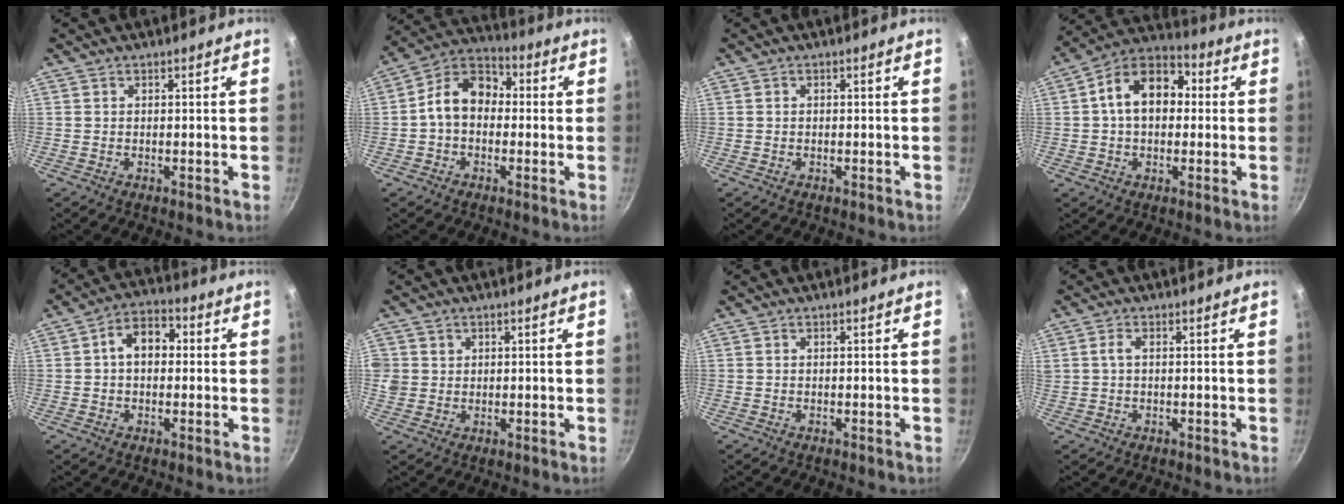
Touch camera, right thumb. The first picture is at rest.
{"total": 10.3, "force": [-0.3, 7.7, 6.8], "torque": [-0.084, 0.038, -0.030]}
{"total": 0.0}
{"total": 13.6, "force": [1.5, 9.5, 9.6], "torque": [-0.117, 0.034, 0.003]}
{"total": 7.8, "force": [0.8, 5.5, 5.5], "torque": [-0.053, 0.022, 0.000]}
{"total": 4.8, "force": [1.1, 4.4, 1.4], "torque": [-0.012, 0.005, 0.024]}
{"total": 0.0}
{"total": 1.6, "force": [0.2, 0.7, 1.4], "torque": [-0.027, 0.006, 0.005]}